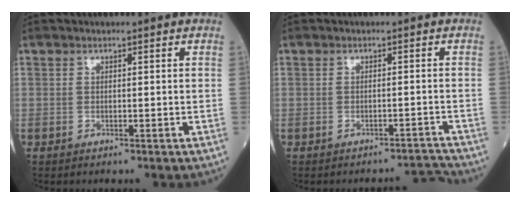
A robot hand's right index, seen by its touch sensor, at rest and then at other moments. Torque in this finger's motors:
{"motor_torque": [-0.07, -0.04, -0.06, 0.00]}